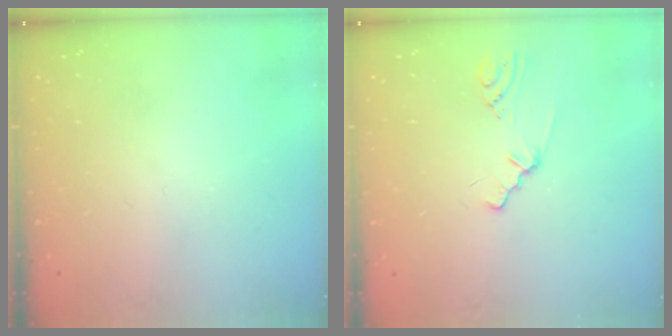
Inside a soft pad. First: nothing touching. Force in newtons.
{"total": 0.8, "press": 0.8, "slide": 0.2}